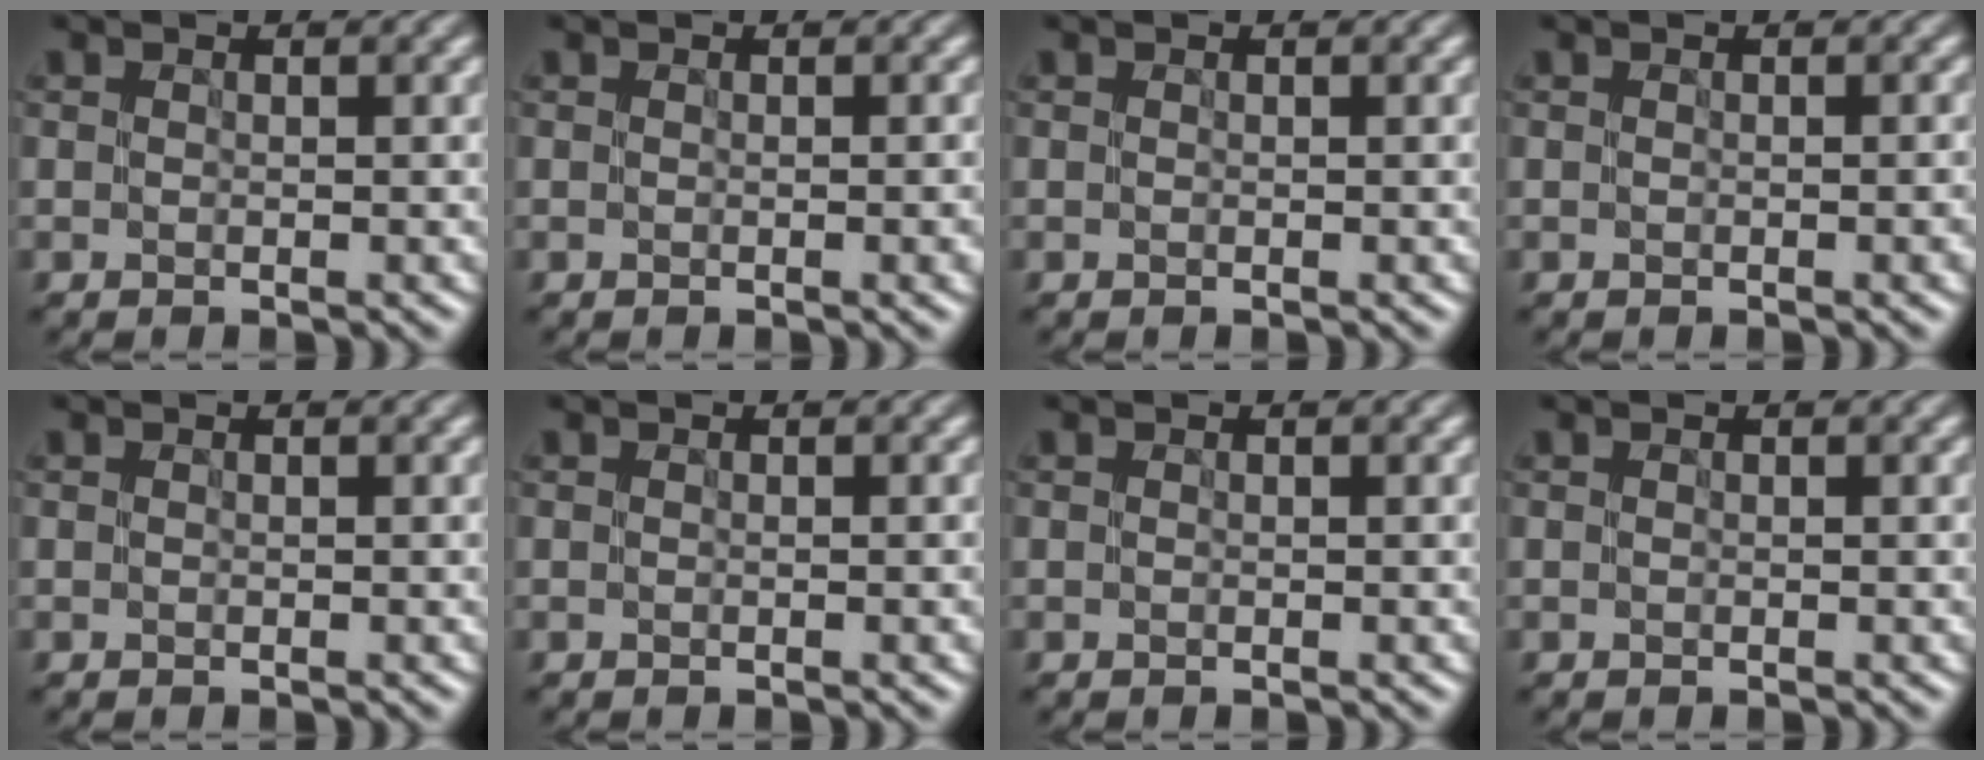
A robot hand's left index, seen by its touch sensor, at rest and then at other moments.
{"total": 1.6, "force": [-0.4, 0.7, 1.3], "torque": [-0.012, -0.002, -0.003]}
{"total": 0.0}
{"total": 1.3, "force": [-0.3, 0.6, 1.0], "torque": [-0.010, -0.001, -0.003]}
{"total": 0.0}
{"total": 0.8, "force": [-0.2, 0.3, 0.7], "torque": [-0.007, -0.001, -0.001]}
{"total": 0.0}
{"total": 0.0}